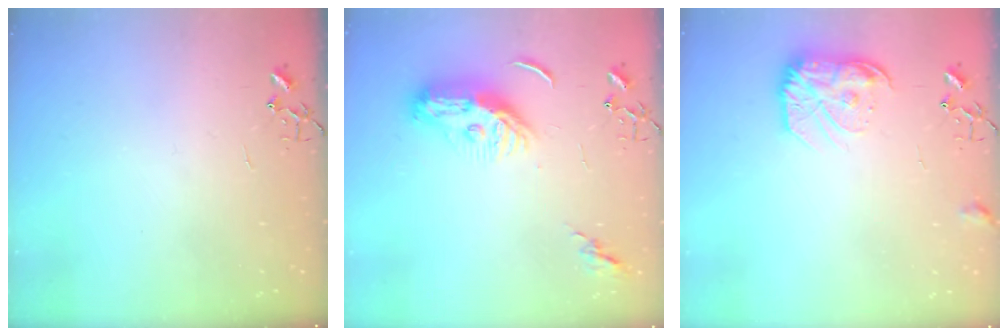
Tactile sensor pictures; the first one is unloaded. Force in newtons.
{"total": 10.2, "press": 10.1, "slide": 1.0}
{"total": 13.6, "press": 13.6, "slide": 1.0}